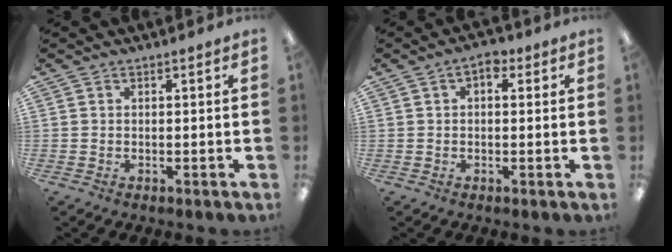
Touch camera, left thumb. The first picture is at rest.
{"total": 3.7, "force": [1.1, 2.1, 2.8], "torque": [-0.032, 0.001, 0.013]}